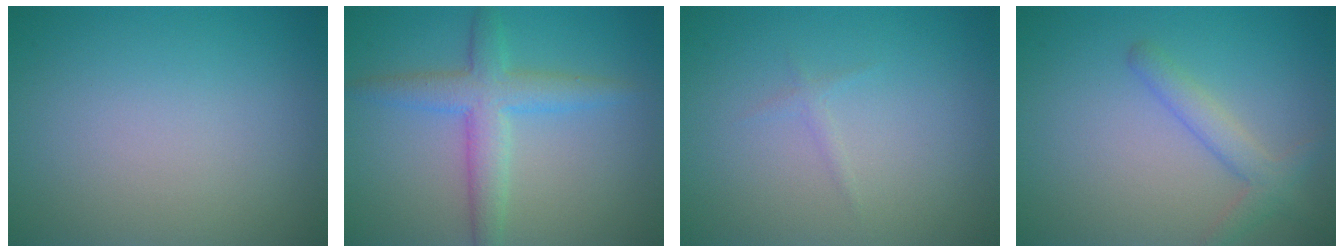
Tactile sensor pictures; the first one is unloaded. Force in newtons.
{"total": 4.2, "press": 4.2, "slide": 0.1}
{"total": 0.6, "press": 0.6, "slide": 0.1}
{"total": 2.5, "press": 2.5, "slide": 0.1}